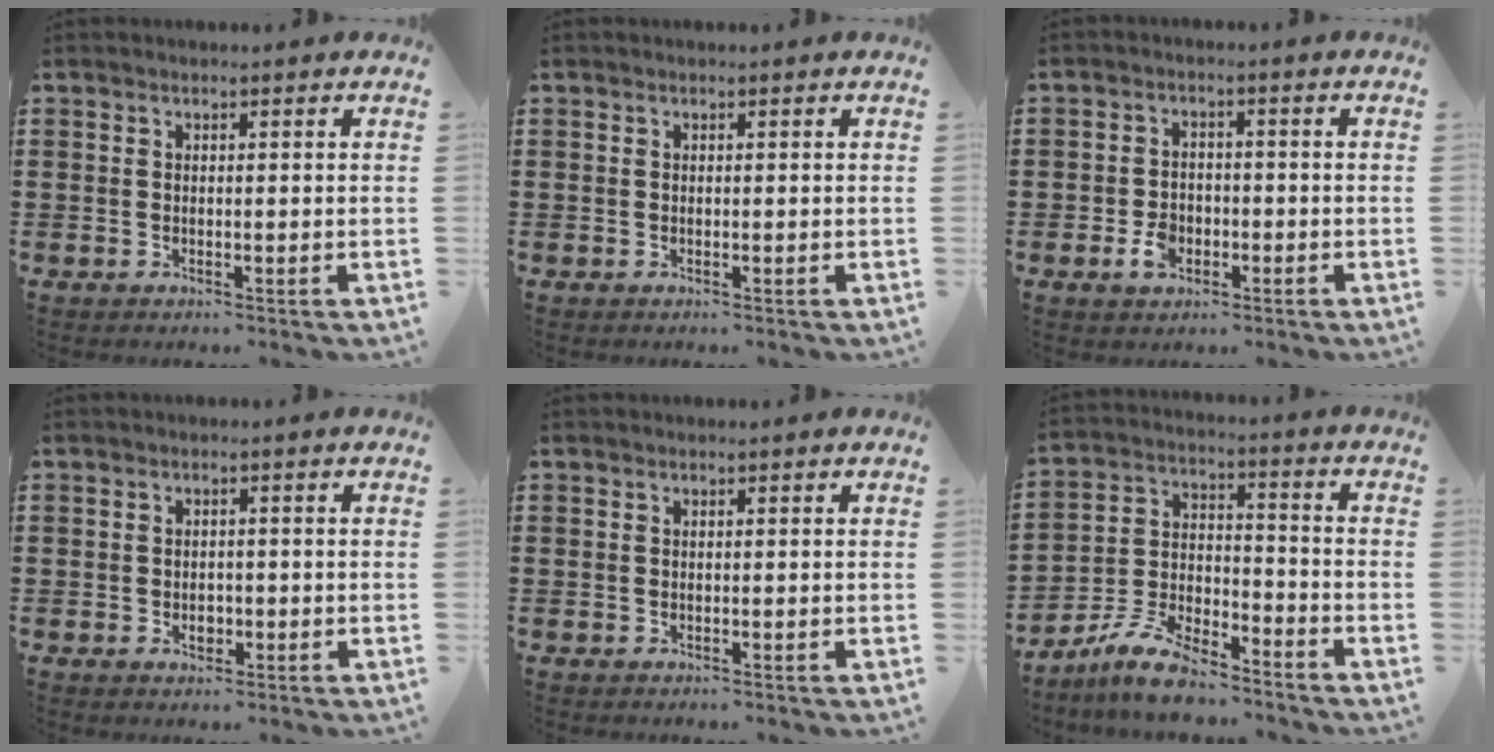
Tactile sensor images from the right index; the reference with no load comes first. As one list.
[{"total": 0.0}, {"total": 3.5, "force": [-1.5, 2.4, 2.2], "torque": [-0.050, 0.000, -0.028]}, {"total": 1.7, "force": [-0.4, 1.2, 1.2], "torque": [-0.024, 0.001, -0.009]}, {"total": 0.0}, {"total": 8.4, "force": [-7.4, 2.1, 3.5], "torque": [-0.083, 0.018, -0.145]}]